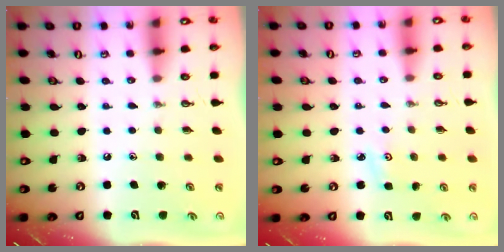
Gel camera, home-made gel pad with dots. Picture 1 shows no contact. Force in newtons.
{"total": 2.7, "press": 2.6, "slide": 0.4}